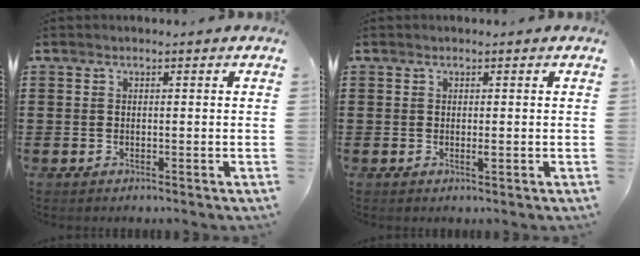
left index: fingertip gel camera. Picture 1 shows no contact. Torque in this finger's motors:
{"motor_torque": [0.40, 0.17, 0.01, 0.01]}